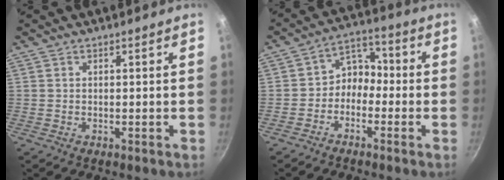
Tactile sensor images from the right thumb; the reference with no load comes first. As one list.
[{"total": 6.1, "force": [-2.2, 4.8, 3.0], "torque": [-0.017, 0.045, -0.052]}]